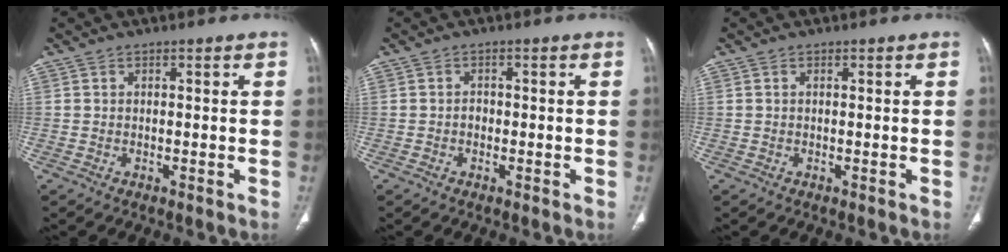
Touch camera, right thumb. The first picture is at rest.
{"total": 1.1, "force": [-0.4, 0.9, 0.5], "torque": [-0.003, 0.005, -0.009]}
{"total": 0.0}